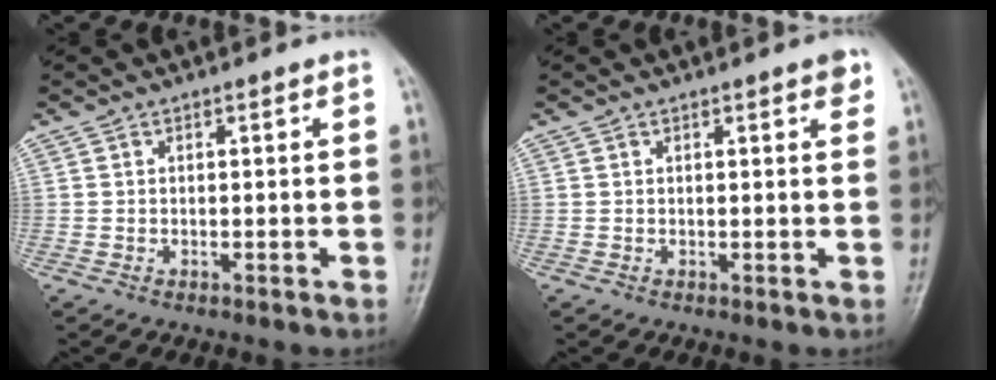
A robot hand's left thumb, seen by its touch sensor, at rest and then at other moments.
{"total": 1.9, "force": [1.1, 0.5, 1.4], "torque": [-0.015, -0.003, 0.011]}